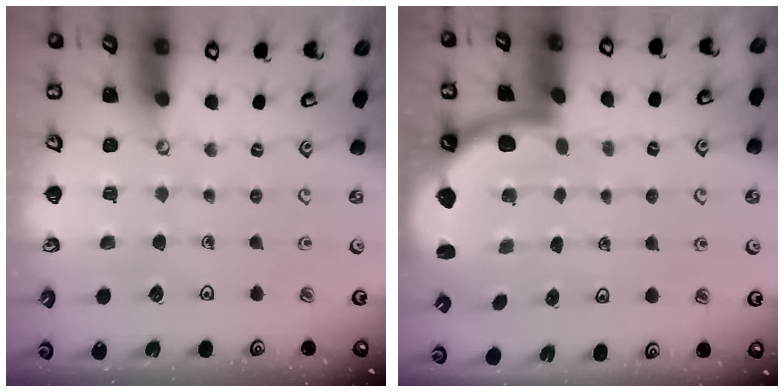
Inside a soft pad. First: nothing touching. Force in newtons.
{"total": 2.2, "press": 2.2, "slide": 0.3}